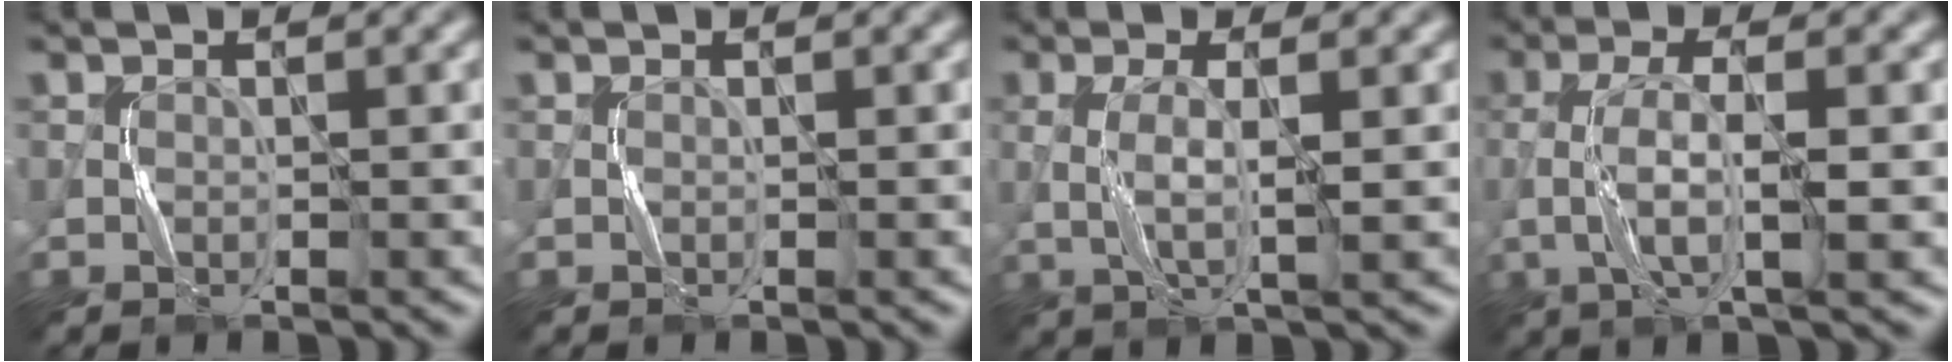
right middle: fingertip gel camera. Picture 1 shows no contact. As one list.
[{"total": 0.0}, {"total": 3.1, "force": [0.1, 0.6, 3.1], "torque": [-0.068, 0.001, 0.002]}, {"total": 4.9, "force": [-0.6, 1.3, 4.7], "torque": [-0.098, 0.006, -0.015]}]